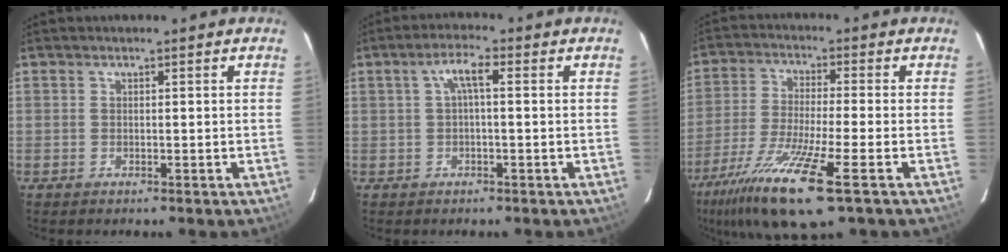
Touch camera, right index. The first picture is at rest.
{"total": 3.5, "force": [0.4, 0.7, 3.4], "torque": [-0.066, 0.011, 0.009]}
{"total": 16.0, "force": [-9.3, 1.4, 12.9], "torque": [-0.264, -0.048, -0.173]}